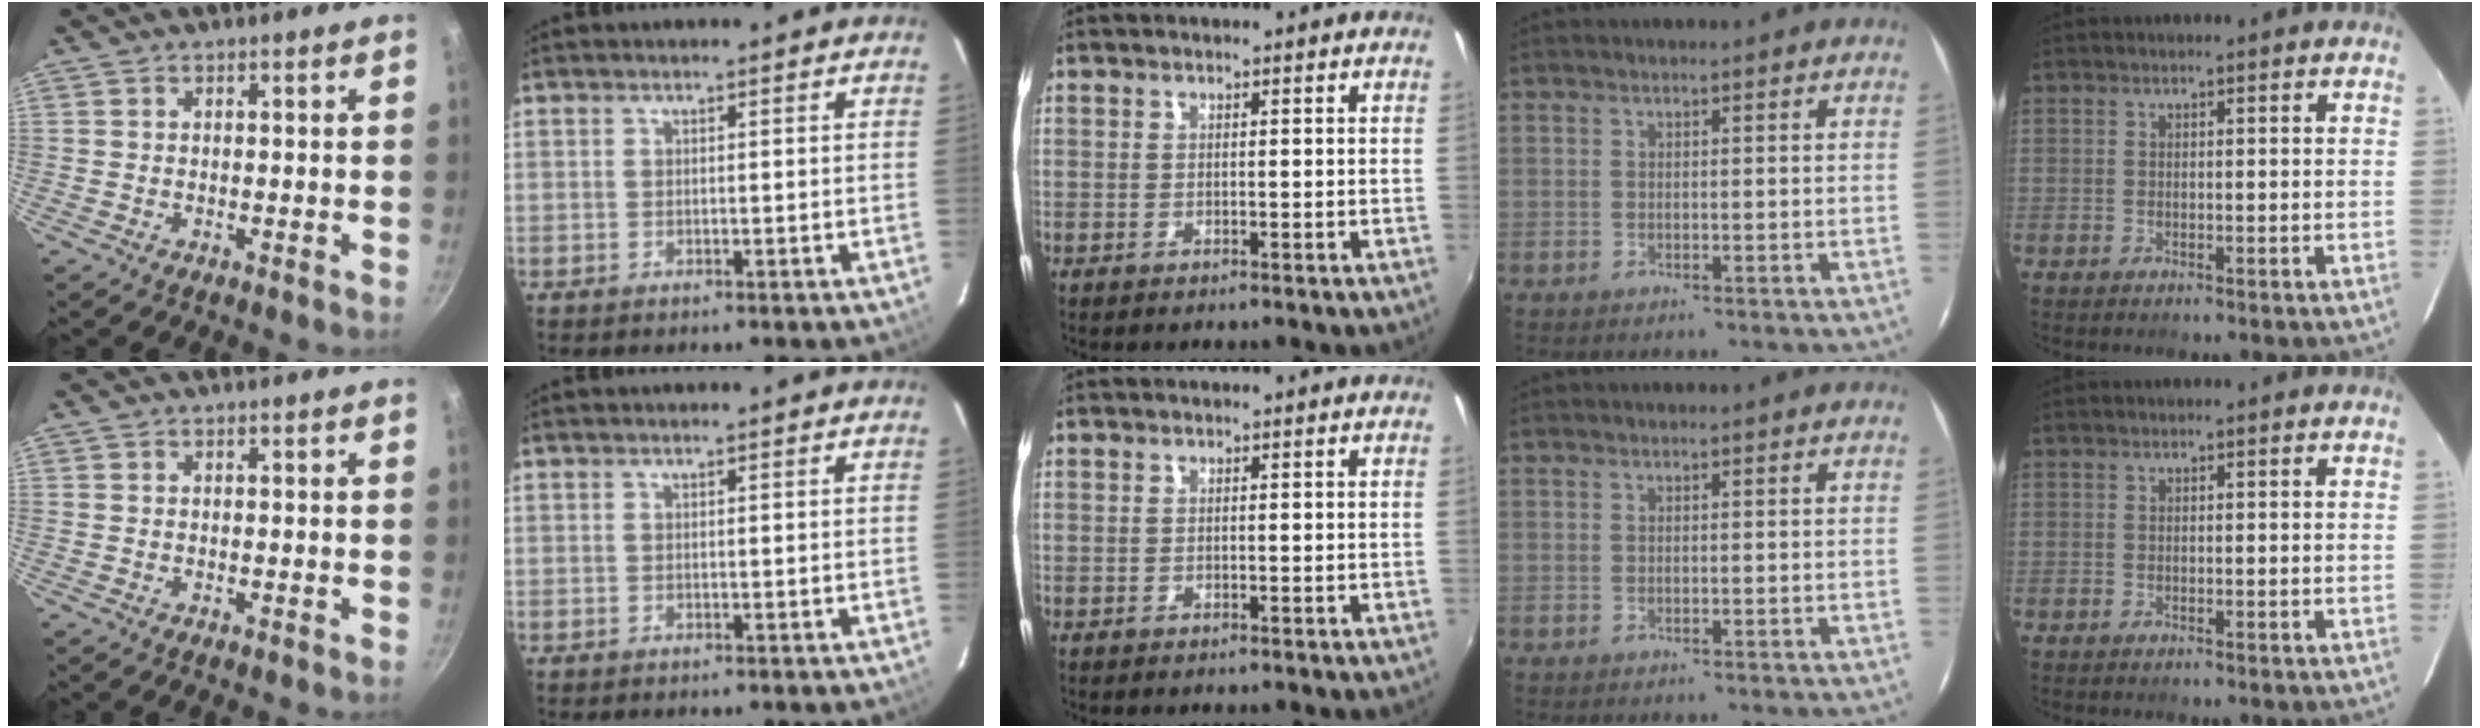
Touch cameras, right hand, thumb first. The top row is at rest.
{}